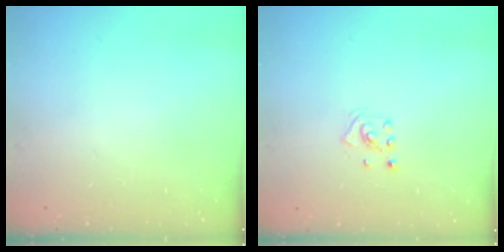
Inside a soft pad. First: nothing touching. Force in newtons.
{"total": 2.2, "press": 2.2, "slide": 0.3}